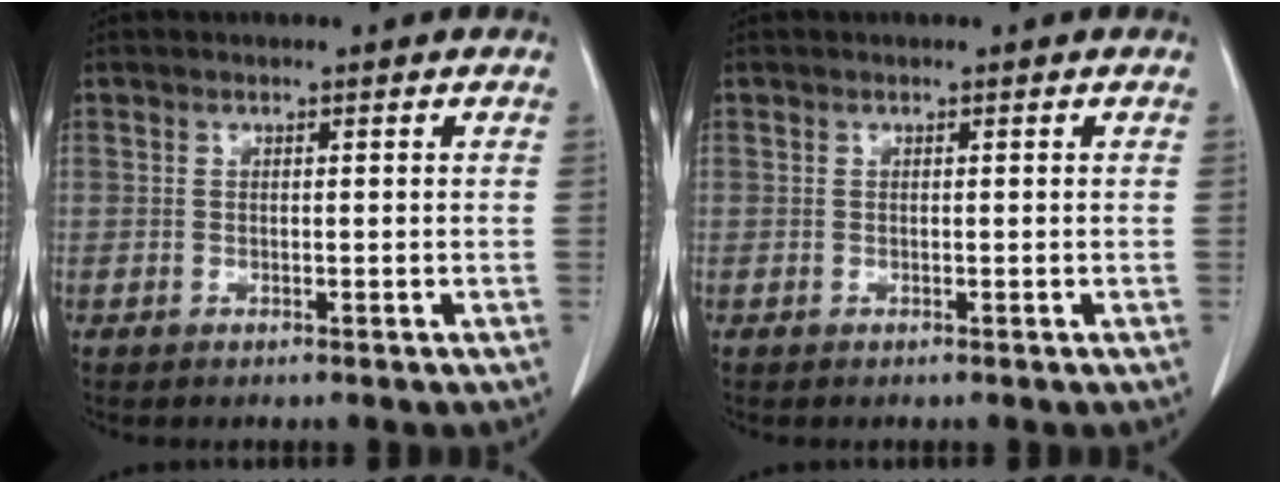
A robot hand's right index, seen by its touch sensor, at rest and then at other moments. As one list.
[{"total": 0.0}]